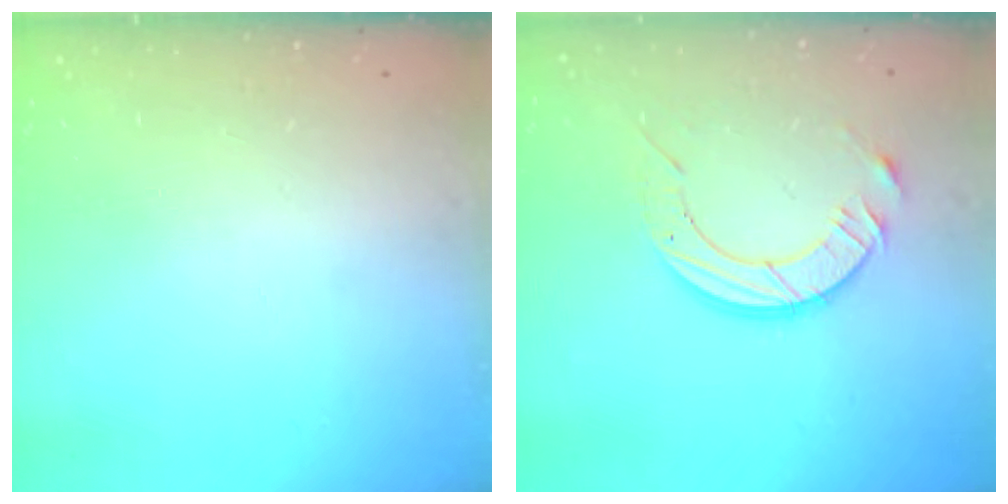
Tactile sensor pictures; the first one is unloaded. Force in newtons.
{"total": 10.4, "press": 10.3, "slide": 0.9}